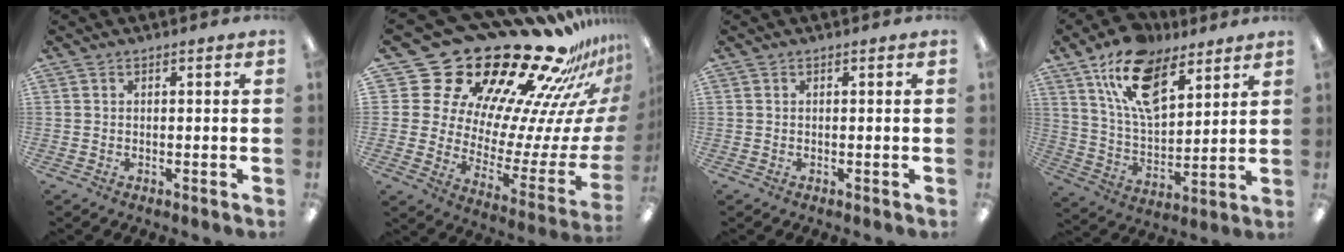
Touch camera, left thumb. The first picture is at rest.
{"total": 31.7, "force": [24.4, 13.7, 14.8], "torque": [-0.182, -0.232, 0.455]}
{"total": 0.0}
{"total": 16.2, "force": [10.1, 8.1, 9.7], "torque": [-0.177, -0.033, 0.184]}